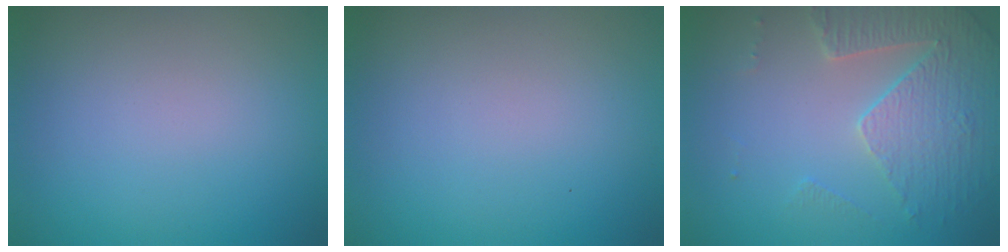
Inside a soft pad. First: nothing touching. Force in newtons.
{"total": 0.0}
{"total": 3.6, "press": 3.5, "slide": 1.1}